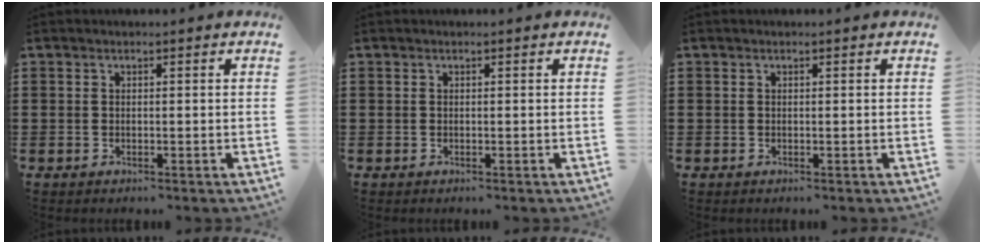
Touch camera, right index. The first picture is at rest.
{"total": 0.0}
{"total": 0.0}